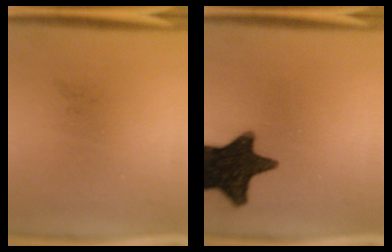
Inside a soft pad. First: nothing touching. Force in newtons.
{"total": 16.3}